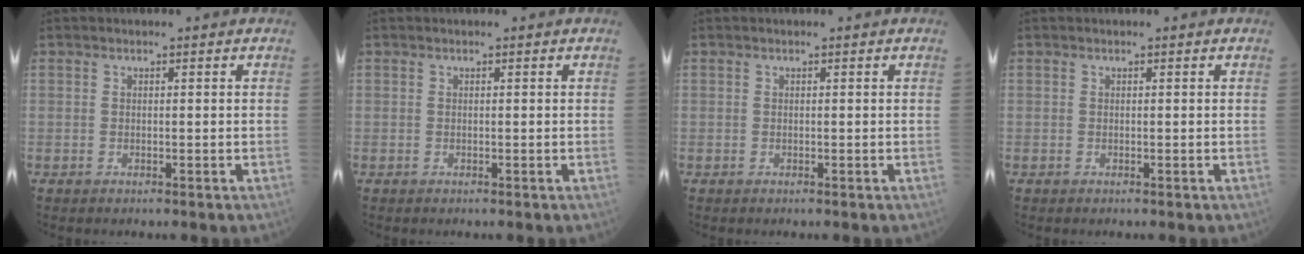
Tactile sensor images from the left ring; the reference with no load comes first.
{"total": 0.0}
{"total": 0.0}
{"total": 0.0}